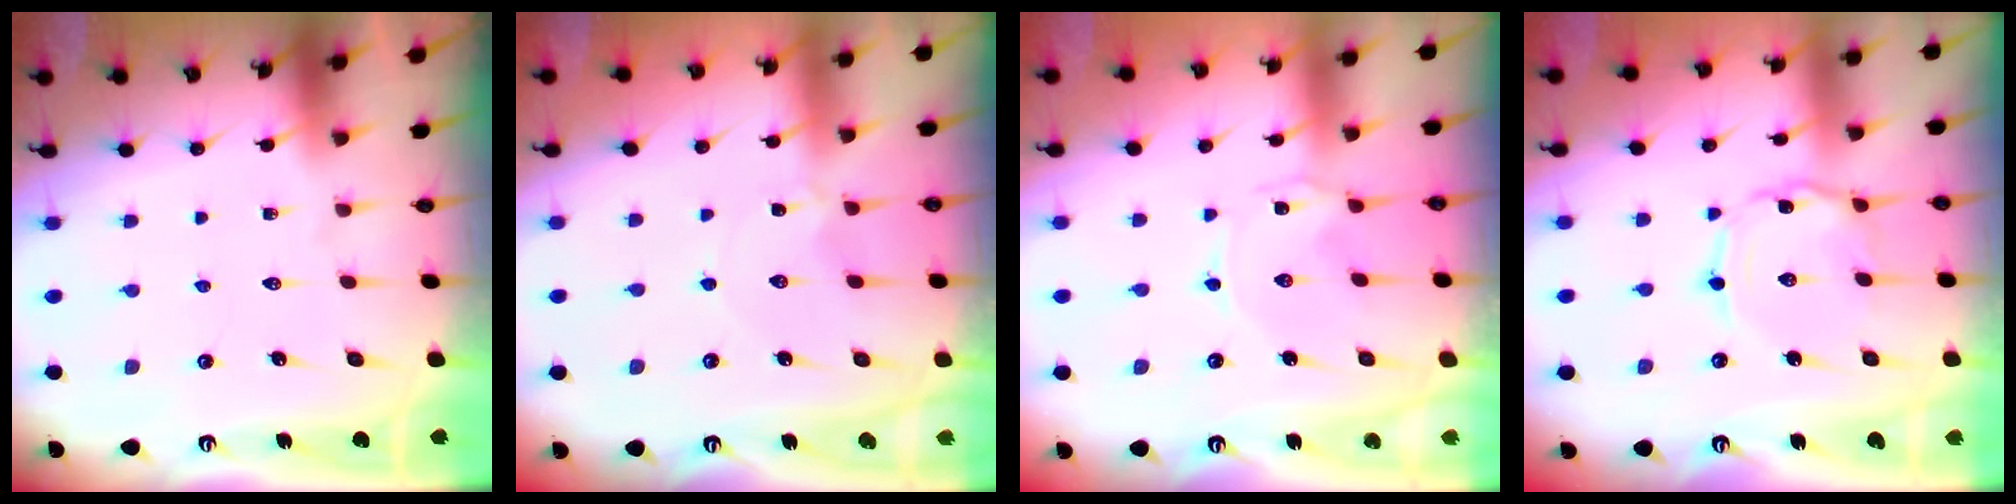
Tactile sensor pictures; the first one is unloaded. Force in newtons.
{"total": 0.0}
{"total": 0.7, "press": 0.7, "slide": 0.1}
{"total": 2.0, "press": 2.0, "slide": 0.2}